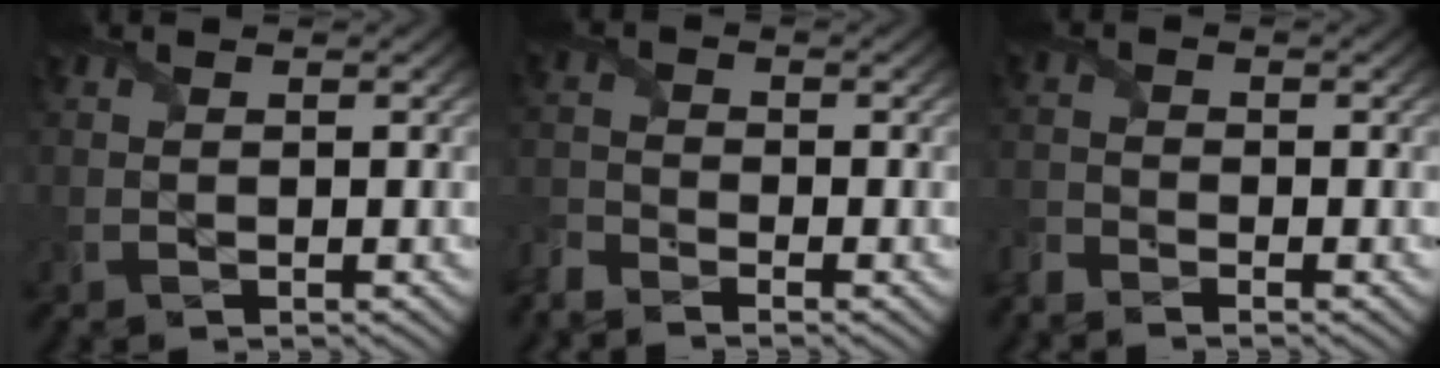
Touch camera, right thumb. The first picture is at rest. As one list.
[{"total": 3.5, "force": [-3.3, 0.9, 1.0], "torque": [-0.029, -0.014, -0.082]}, {"total": 2.6, "force": [-2.5, 0.5, 0.6], "torque": [-0.019, -0.012, -0.063]}]